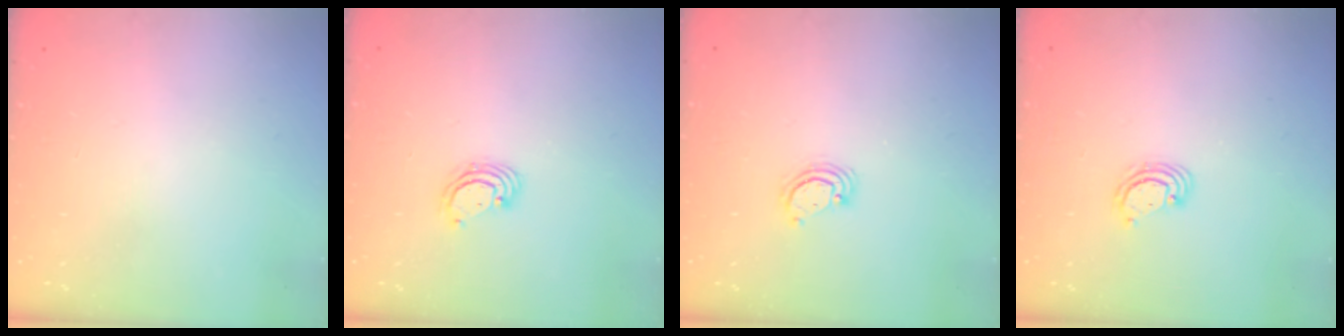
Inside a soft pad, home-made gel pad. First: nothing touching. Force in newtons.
{"total": 3.3, "press": 3.3, "slide": 0.2}
{"total": 2.6, "press": 2.6, "slide": 0.3}
{"total": 2.5, "press": 2.5, "slide": 0.3}